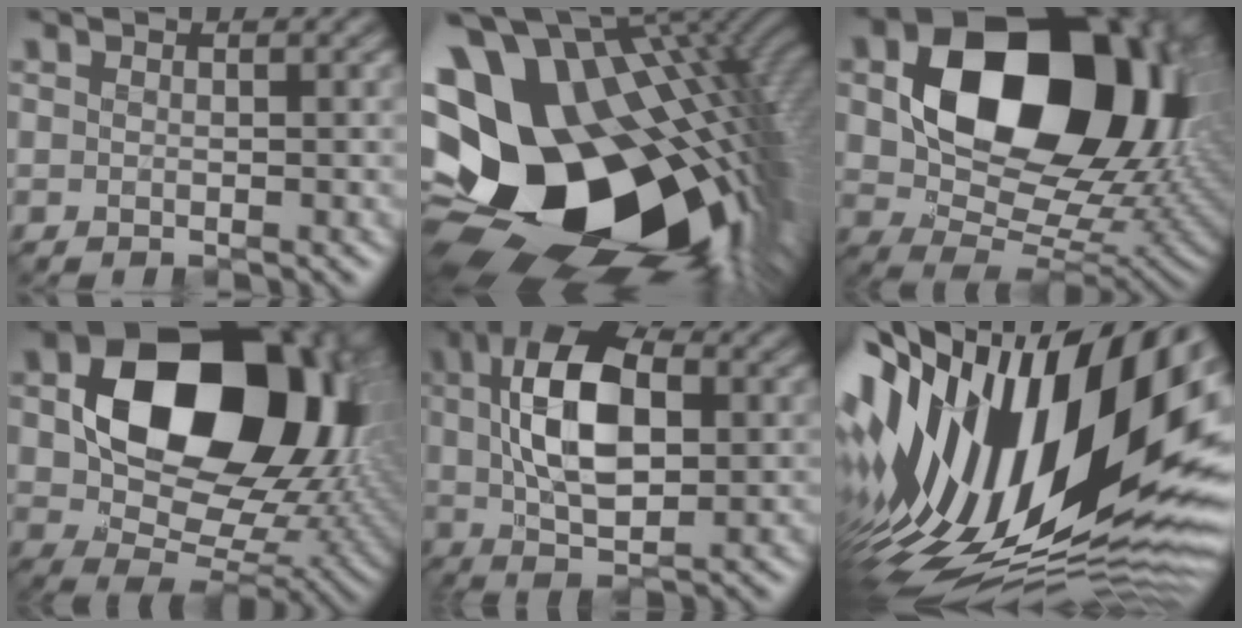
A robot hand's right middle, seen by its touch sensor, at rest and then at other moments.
{"total": 20.7, "force": [0.1, 14.6, 14.7], "torque": [-0.265, -0.073, 0.041]}
{"total": 16.7, "force": [4.1, 11.6, 11.3], "torque": [-0.177, -0.009, 0.081]}
{"total": 15.5, "force": [2.8, 10.8, 10.8], "torque": [-0.155, 0.001, 0.050]}
{"total": 10.9, "force": [1.5, 5.2, 9.4], "torque": [-0.167, 0.015, 0.019]}
{"total": 20.1, "force": [0.3, 9.8, 17.6], "torque": [-0.320, -0.031, -0.012]}